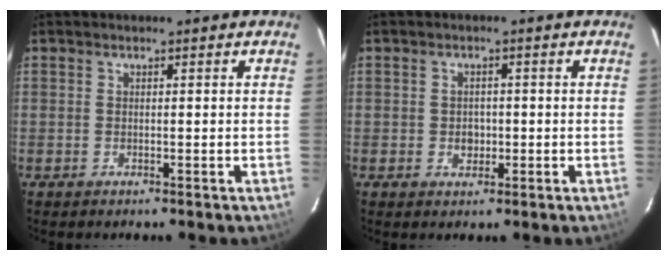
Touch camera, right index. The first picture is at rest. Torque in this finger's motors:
{"motor_torque": [0.16, 0.06, 0.06, 0.02]}